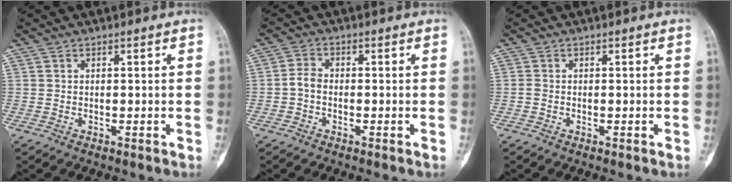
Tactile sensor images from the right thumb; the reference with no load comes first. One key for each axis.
{"total": 2.6, "fx": -0.7, "fy": 1.8, "fz": 1.8, "tx": -0.032, "ty": 0.009, "tz": -0.023}
{"total": 0.5, "fx": -0.2, "fy": 0.3, "fz": 0.4, "tx": -0.012, "ty": -0.001, "tz": -0.007}